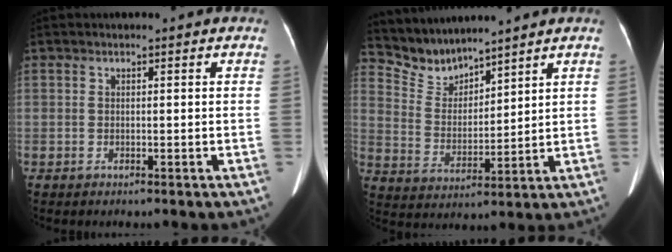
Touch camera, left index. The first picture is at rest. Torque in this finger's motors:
{"motor_torque": [-0.21, -0.46, 0.00, -0.03]}